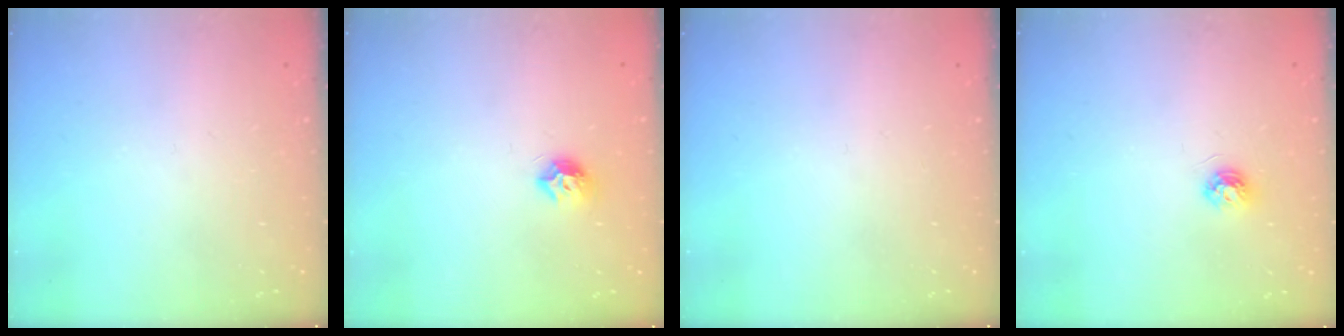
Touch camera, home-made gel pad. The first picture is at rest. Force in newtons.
{"total": 7.9, "press": 7.9, "slide": 0.8}
{"total": 0.0}
{"total": 4.5, "press": 4.5, "slide": 0.7}